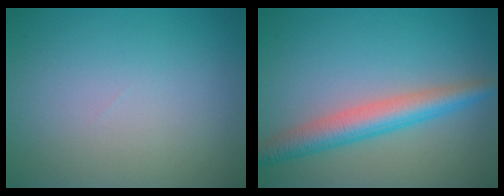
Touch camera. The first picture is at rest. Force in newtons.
{"total": 4.6, "press": 4.6, "slide": 0.1}